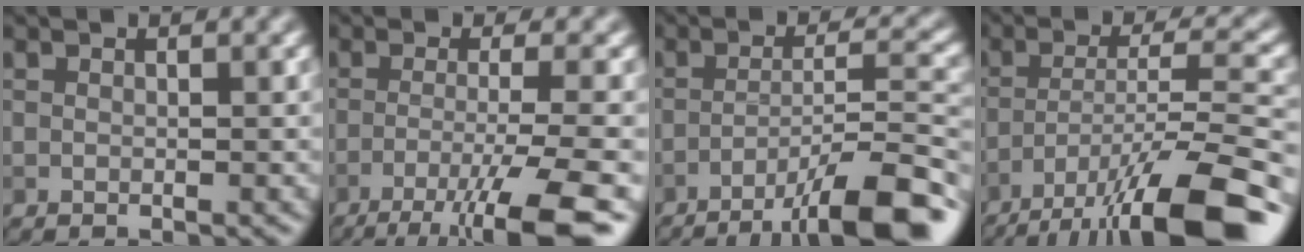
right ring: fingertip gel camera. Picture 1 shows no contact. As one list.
[{"total": 8.6, "force": [-4.9, 1.4, 7.0], "torque": [-0.097, -0.001, -0.090]}, {"total": 10.5, "force": [-6.8, 1.9, 7.7], "torque": [-0.102, 0.016, -0.111]}, {"total": 12.8, "force": [-8.2, 2.9, 9.4], "torque": [-0.150, 0.002, -0.136]}]